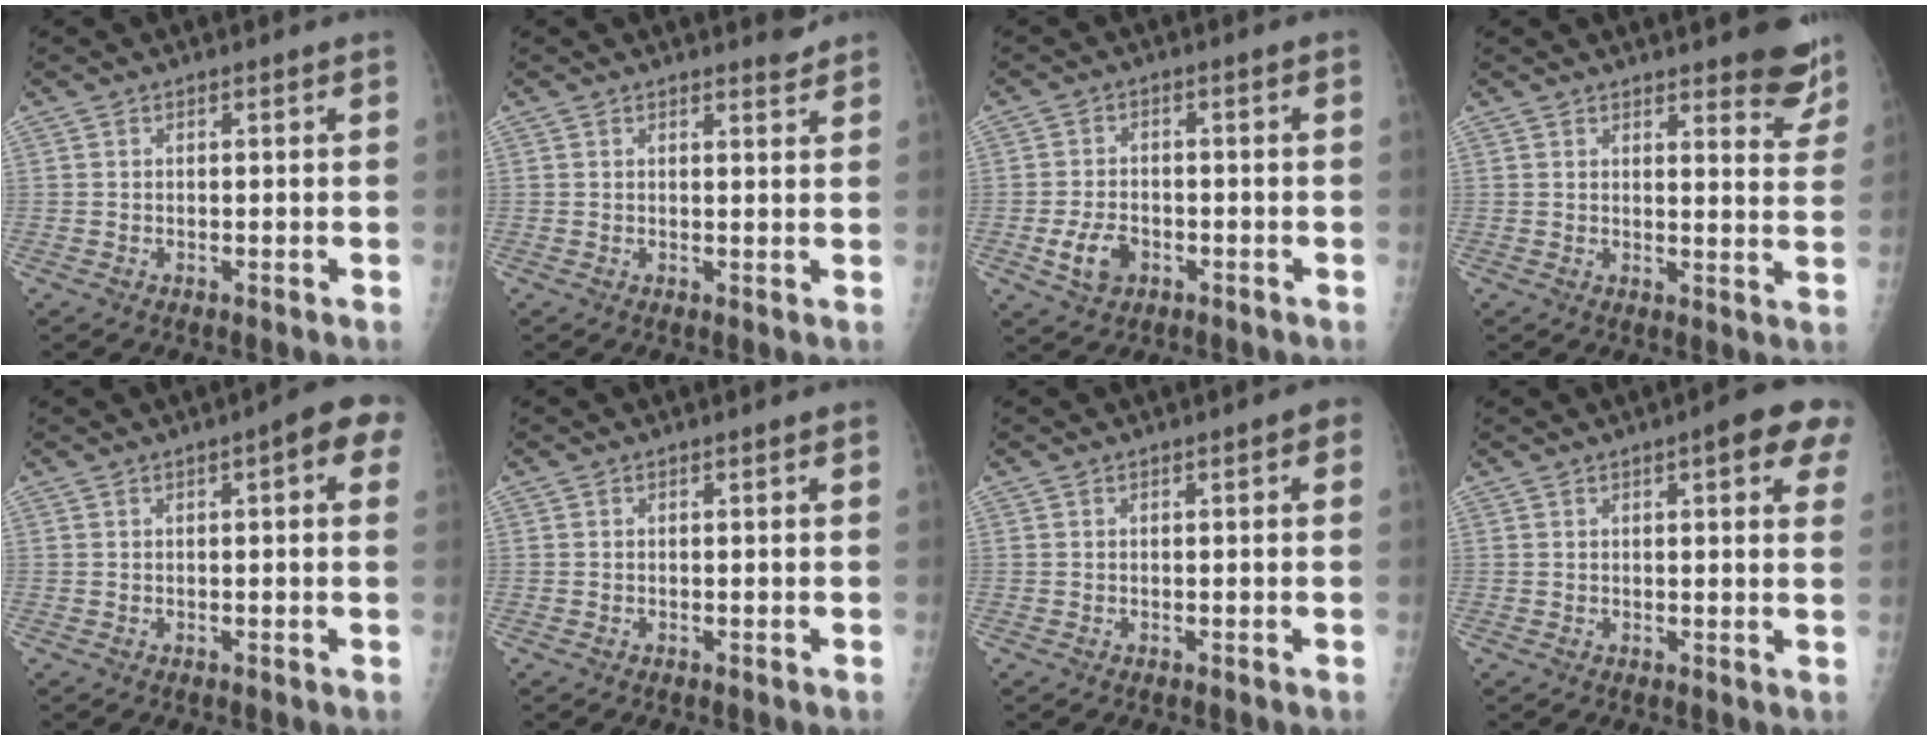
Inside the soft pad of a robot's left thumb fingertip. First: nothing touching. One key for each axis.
{"total": 1.6, "fx": 1.5, "fy": 0.1, "fz": 0.2, "tx": 0.001, "ty": -0.017, "tz": 0.019}
{"total": 5.6, "fx": -2.1, "fy": 3.9, "fz": 3.4, "tx": -0.059, "ty": 0.010, "tz": -0.035}
{"total": 7.7, "fx": 6.2, "fy": 2.2, "fz": 3.8, "tx": -0.013, "ty": -0.042, "tz": 0.065}
{"total": 6.2, "fx": 2.0, "fy": 1.8, "fz": 5.6, "tx": -0.057, "ty": 0.010, "tz": 0.015}
{"total": 0.0}
{"total": 1.4, "fx": 0.3, "fy": 0.5, "fz": 1.2, "tx": -0.011, "ty": 0.004, "tz": 0.000}
{"total": 7.9, "fx": 3.7, "fy": 1.9, "fz": 6.7, "tx": -0.058, "ty": -0.003, "tz": 0.035}